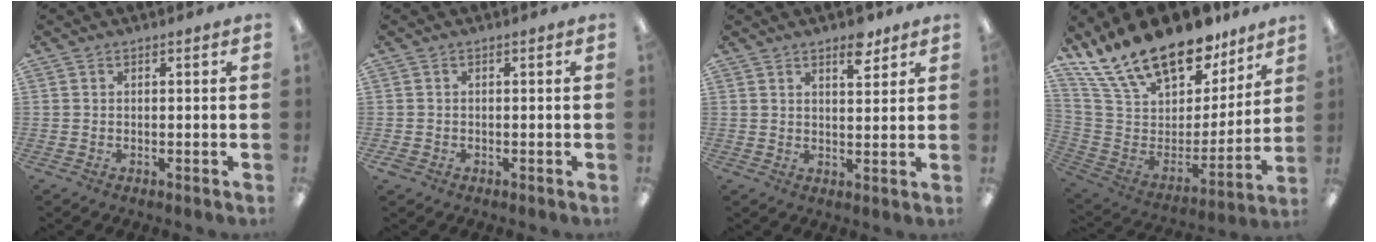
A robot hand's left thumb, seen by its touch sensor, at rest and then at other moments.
{"total": 1.1, "force": [-0.4, 0.9, 0.5], "torque": [-0.008, 0.002, -0.008]}
{"total": 5.9, "force": [4.2, 2.5, 3.2], "torque": [-0.033, -0.022, 0.069]}
{"total": 23.9, "force": [18.2, 10.3, 11.5], "torque": [-0.211, -0.125, 0.332]}